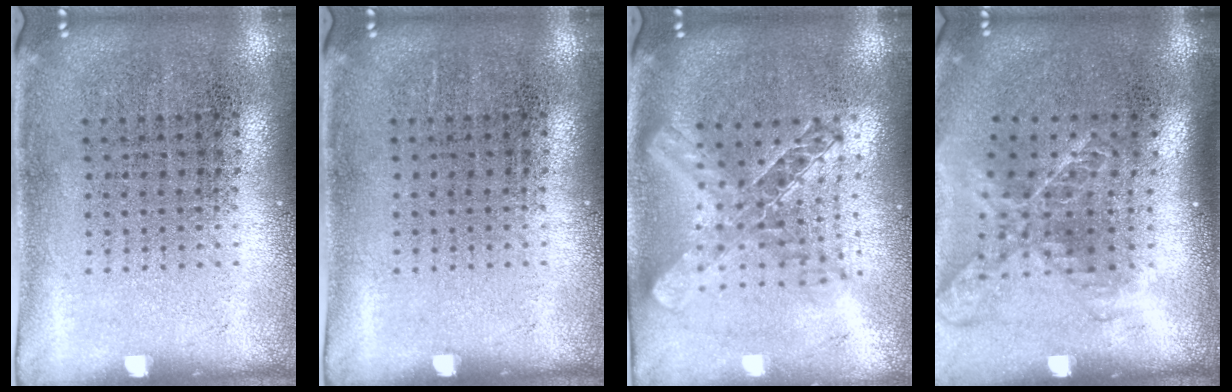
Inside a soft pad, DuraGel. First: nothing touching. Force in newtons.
{"total": 0.0}
{"total": 1.9, "press": 1.6, "slide": 1.1}
{"total": 1.9, "press": 1.5, "slide": 1.3}